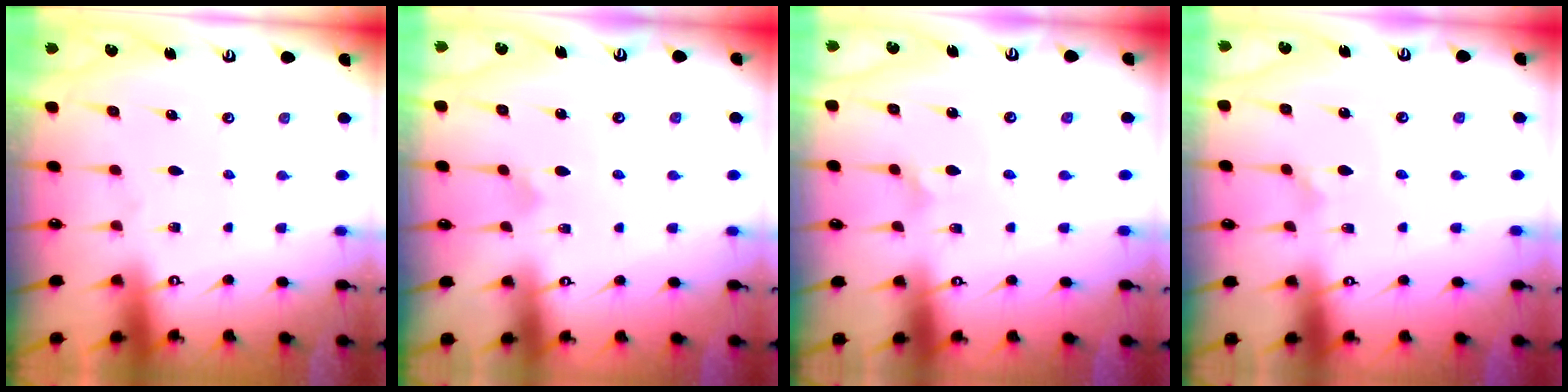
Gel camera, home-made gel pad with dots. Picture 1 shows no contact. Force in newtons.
{"total": 2.0, "press": 2.0, "slide": 0.1}
{"total": 2.7, "press": 2.7, "slide": 0.2}
{"total": 3.0, "press": 3.0, "slide": 0.2}